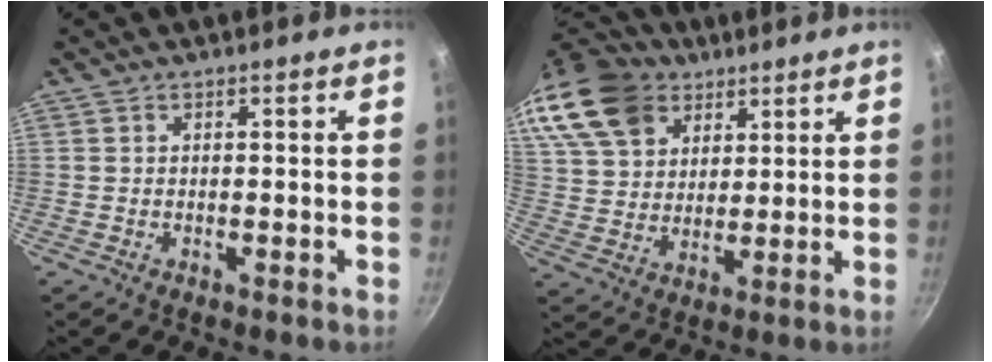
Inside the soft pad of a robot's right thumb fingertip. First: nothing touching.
{"total": 20.9, "force": [12.9, 14.0, 8.5], "torque": [-0.178, -0.005, 0.247]}